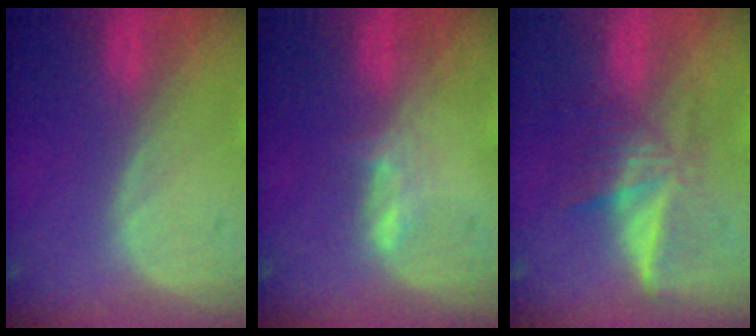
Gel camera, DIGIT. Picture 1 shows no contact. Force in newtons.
{"total": 1.7, "press": 1.7, "slide": 0.6}
{"total": 6.0, "press": 5.4, "slide": 2.6}